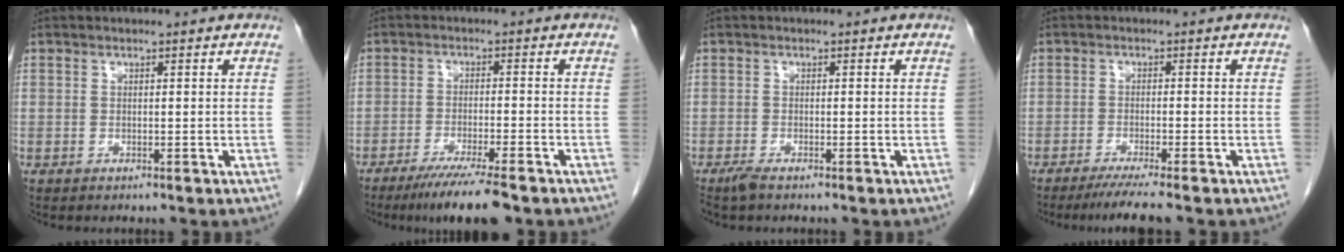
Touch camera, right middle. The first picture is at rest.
{"total": 8.1, "force": [-6.0, 0.0, 5.5], "torque": [-0.088, -0.021, -0.097]}
{"total": 1.6, "force": [-1.2, 0.2, 0.9], "torque": [-0.027, -0.005, -0.025]}
{"total": 5.1, "force": [-4.1, -0.9, 2.9], "torque": [-0.045, -0.015, -0.067]}